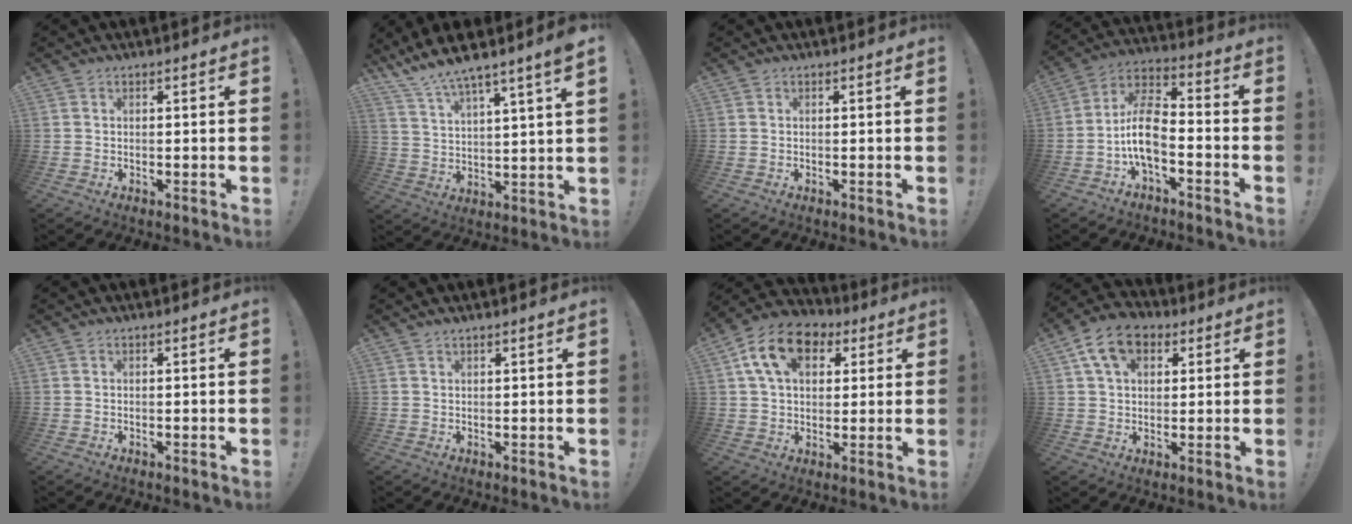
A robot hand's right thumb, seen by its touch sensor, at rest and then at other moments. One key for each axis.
{"total": 8.6, "fx": 7.7, "fy": -0.3, "fz": 3.9, "tx": -0.086, "ty": -0.062, "tz": 0.130}
{"total": 0.0}
{"total": 11.5, "fx": -3.6, "fy": 6.2, "fz": 9.0, "tx": -0.185, "ty": 0.021, "tz": -0.062}
{"total": 0.0}
{"total": 0.9, "fx": 0.8, "fy": -0.2, "fz": 0.4, "tx": -0.016, "ty": 0.003, "tz": 0.016}
{"total": 14.7, "fx": 5.8, "fy": 9.9, "fz": 9.2, "tx": -0.158, "ty": -0.004, "tz": 0.110}
{"total": 11.6, "fx": 4.9, "fy": 7.7, "fz": 7.2, "tx": -0.126, "ty": 0.001, "tz": 0.096}